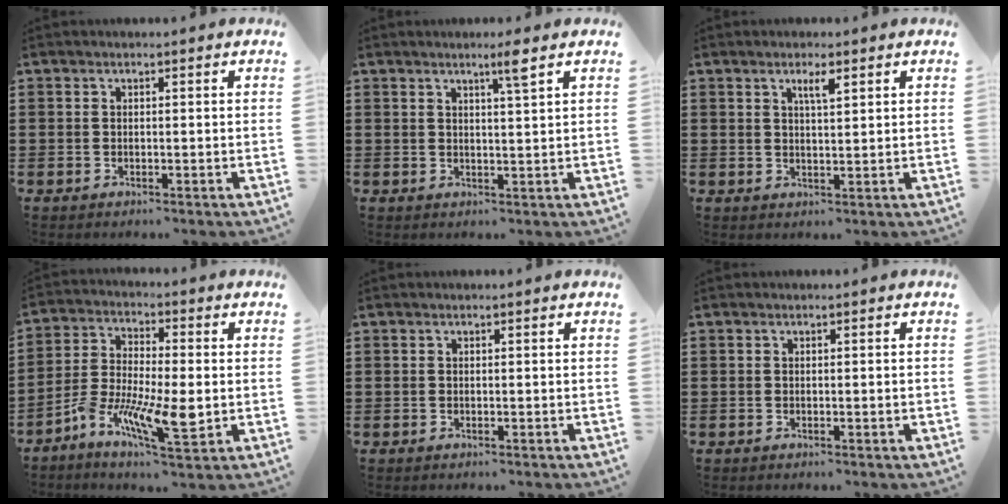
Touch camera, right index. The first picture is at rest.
{"total": 3.1, "force": [2.1, -0.5, 2.3], "torque": [-0.030, -0.012, 0.030]}
{"total": 2.5, "force": [1.4, 0.5, 2.1], "torque": [-0.035, -0.001, 0.021]}
{"total": 10.5, "force": [-4.2, 2.8, 9.2], "torque": [-0.190, -0.006, -0.078]}
{"total": 0.0}
{"total": 0.6, "force": [-0.1, 0.0, 0.6], "torque": [-0.010, -0.002, -0.001]}